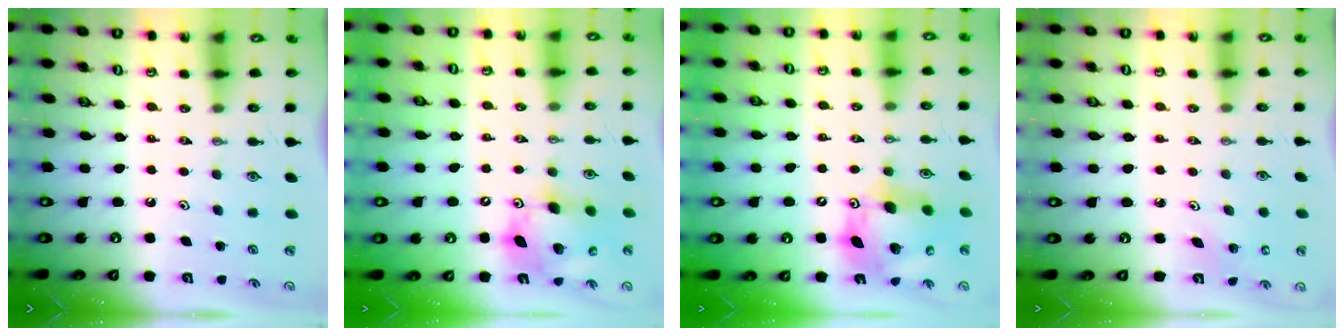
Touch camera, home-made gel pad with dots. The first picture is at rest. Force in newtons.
{"total": 16.2, "press": 16.0, "slide": 2.7}
{"total": 17.9, "press": 17.8, "slide": 1.8}
{"total": 2.8, "press": 2.8, "slide": 0.2}